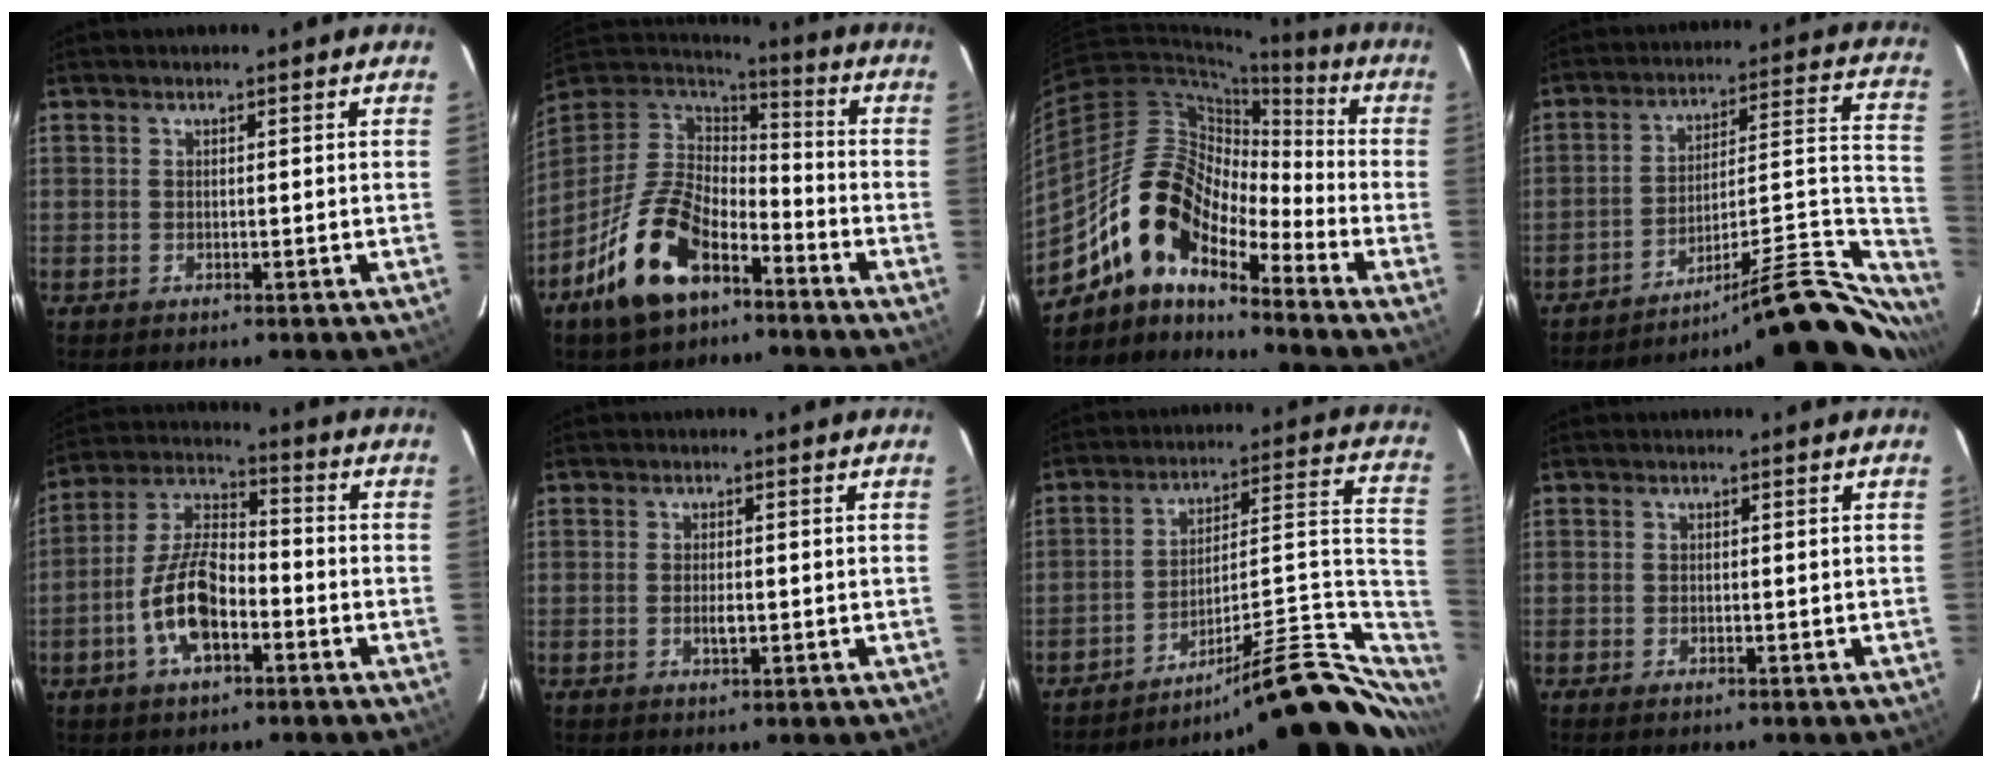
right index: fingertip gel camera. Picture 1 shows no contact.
{"total": 17.9, "force": [-10.0, 9.5, 11.5], "torque": [-0.244, -0.003, -0.182]}
{"total": 13.5, "force": [-10.2, 5.4, 7.1], "torque": [-0.117, 0.017, -0.207]}
{"total": 23.6, "force": [-18.5, 3.6, 14.3], "torque": [-0.164, 0.012, -0.267]}
{"total": 11.7, "force": [-4.6, 5.3, 9.4], "torque": [-0.194, 0.012, -0.084]}
{"total": 2.0, "force": [-0.4, 0.9, 1.7], "torque": [-0.030, -0.002, -0.007]}
{"total": 20.9, "force": [-12.2, 4.8, 16.2], "torque": [-0.208, 0.020, -0.176]}
{"total": 0.9, "force": [-0.6, 0.4, 0.5], "torque": [-0.009, -0.003, -0.011]}